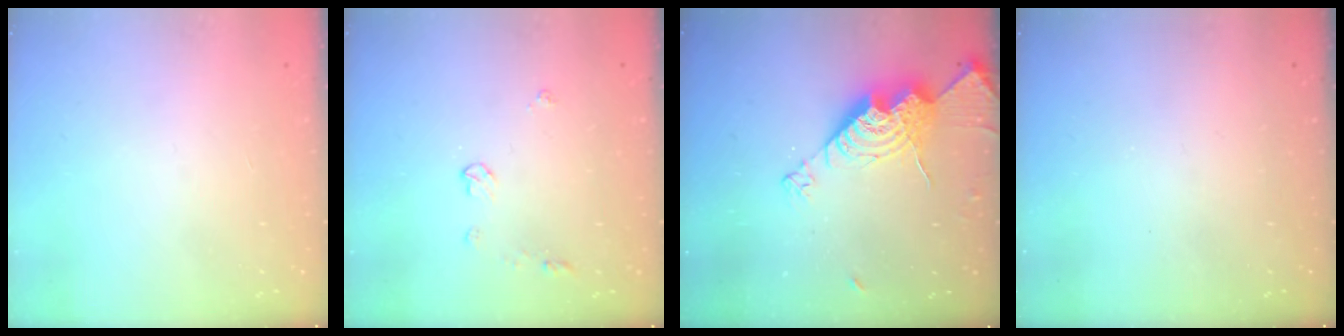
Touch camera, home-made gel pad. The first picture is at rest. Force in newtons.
{"total": 4.0, "press": 3.9, "slide": 0.7}
{"total": 15.6, "press": 15.6, "slide": 1.5}
{"total": 0.0}